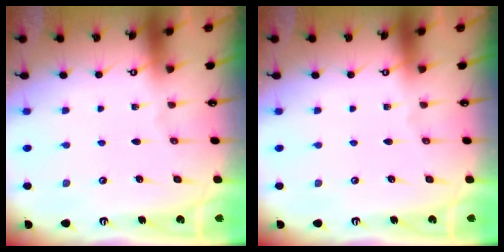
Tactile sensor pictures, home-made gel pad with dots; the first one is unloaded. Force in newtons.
{"total": 0.0}